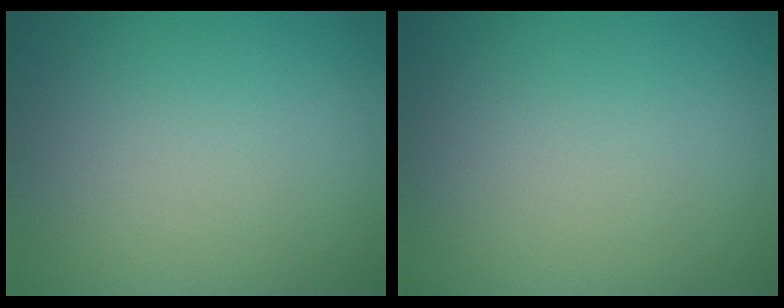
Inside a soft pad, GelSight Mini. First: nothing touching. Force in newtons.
{"total": 0.0}